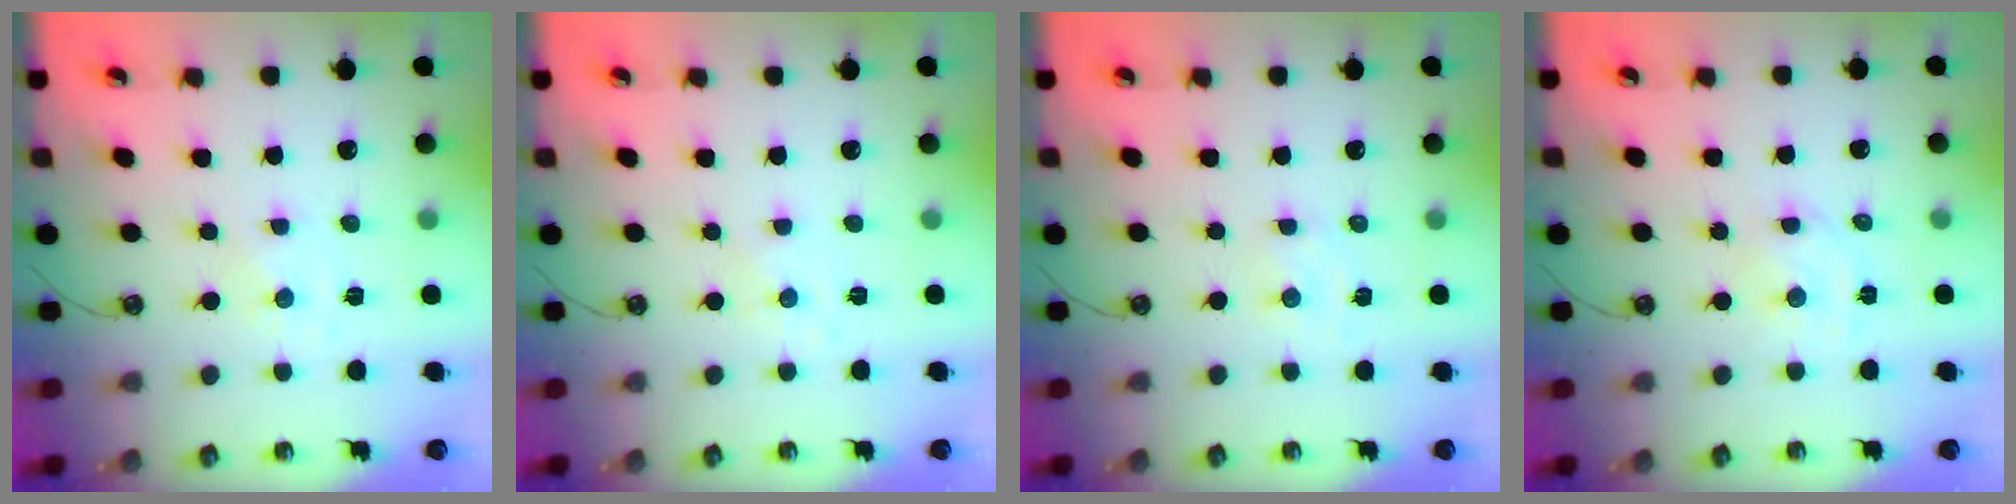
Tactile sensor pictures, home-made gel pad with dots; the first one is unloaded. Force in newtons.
{"total": 1.1, "press": 1.1, "slide": 0.2}
{"total": 2.7, "press": 2.7, "slide": 0.4}
{"total": 3.4, "press": 3.4, "slide": 0.4}